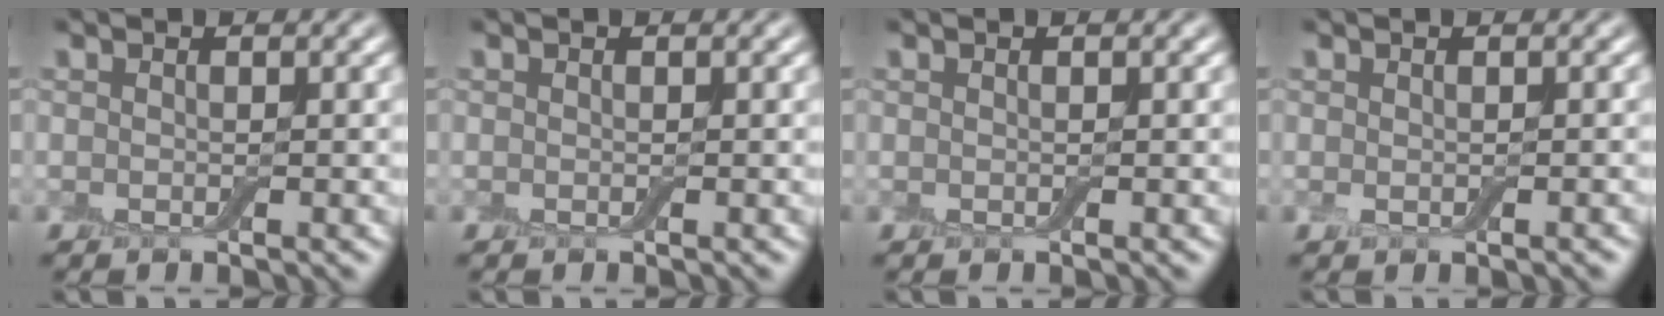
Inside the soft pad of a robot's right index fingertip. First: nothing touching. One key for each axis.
{"total": 0.0}
{"total": 0.0}
{"total": 0.8, "fx": -0.4, "fy": 0.4, "fz": 0.6, "tx": -0.012, "ty": -0.005, "tz": -0.003}